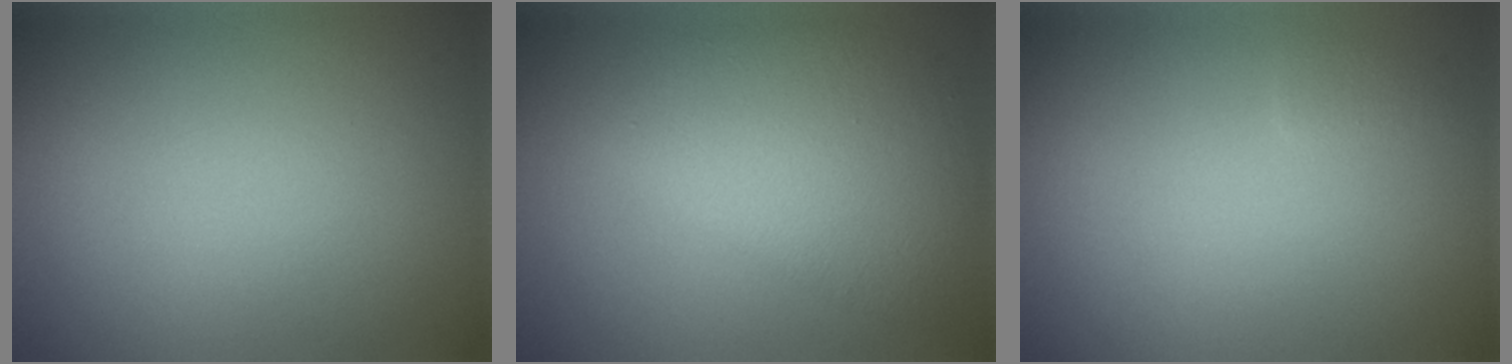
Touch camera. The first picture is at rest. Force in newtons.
{"total": 6.1, "press": 6.1, "slide": 0.1}
{"total": 0.6, "press": 0.6, "slide": 0.0}